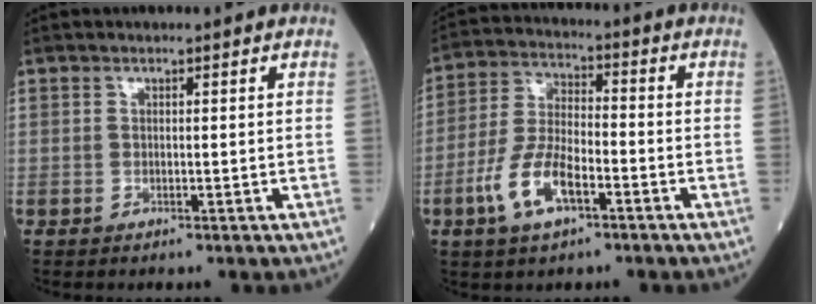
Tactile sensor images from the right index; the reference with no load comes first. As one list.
[{"total": 9.4, "force": [-4.2, 3.5, 7.6], "torque": [-0.166, 0.001, -0.082]}]